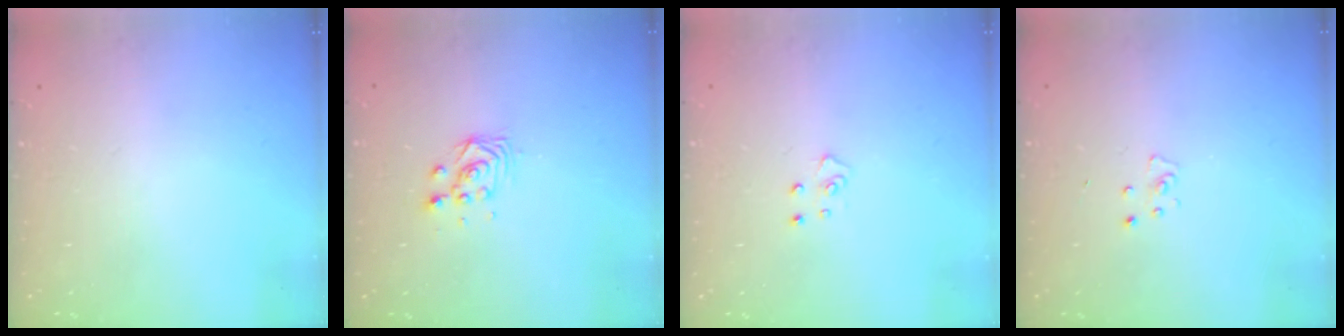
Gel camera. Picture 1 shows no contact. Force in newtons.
{"total": 3.0, "press": 3.0, "slide": 0.0}
{"total": 3.9, "press": 3.8, "slide": 0.4}
{"total": 2.6, "press": 2.6, "slide": 0.2}